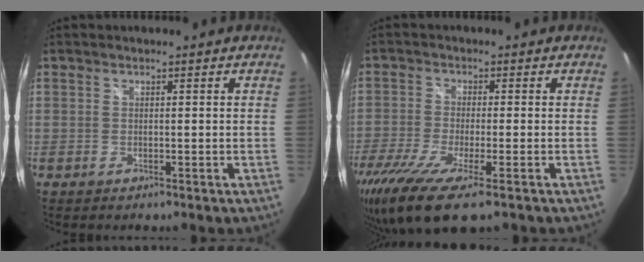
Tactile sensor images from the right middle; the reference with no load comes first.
{"total": 12.7, "force": [-8.2, 2.1, 9.4], "torque": [-0.205, -0.056, -0.149]}